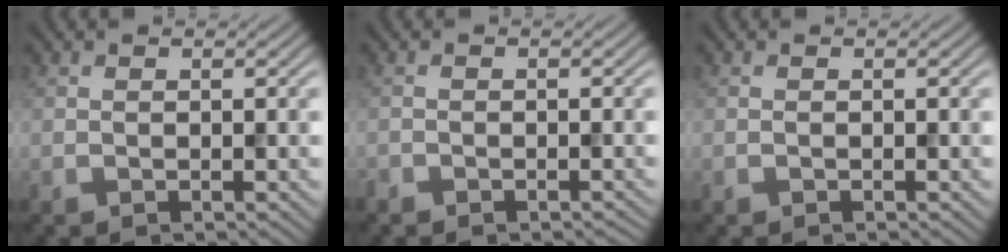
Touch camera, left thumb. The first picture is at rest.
{"total": 1.1, "force": [-1.1, 0.3, 0.2], "torque": [-0.002, -0.006, -0.019]}
{"total": 0.0}